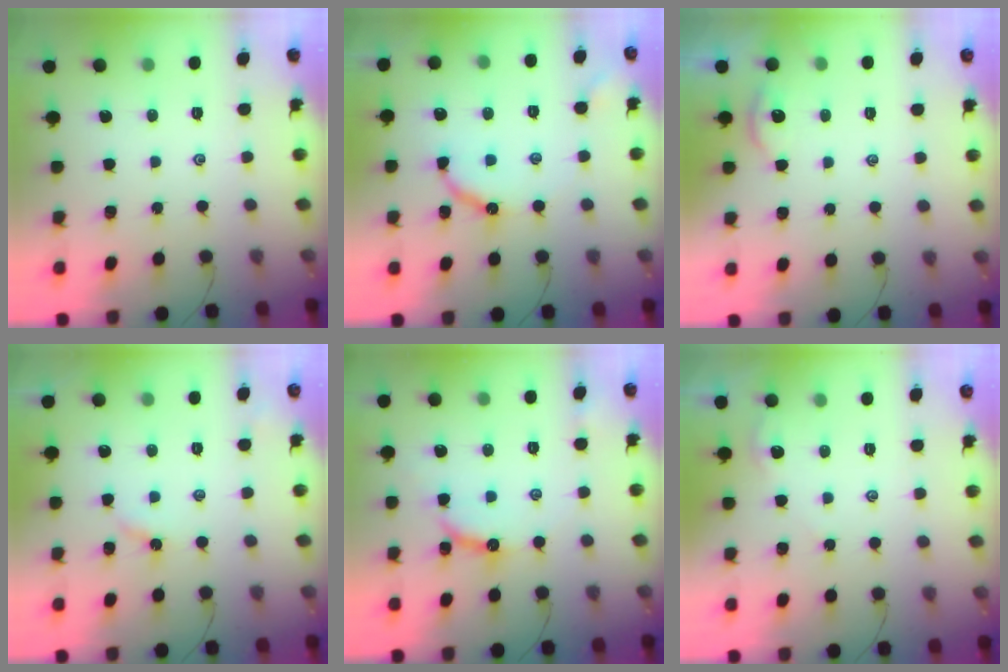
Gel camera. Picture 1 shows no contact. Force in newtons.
{"total": 9.3, "press": 9.3, "slide": 0.9}
{"total": 2.2, "press": 2.2, "slide": 0.3}
{"total": 2.7, "press": 2.7, "slide": 0.4}
{"total": 10.4, "press": 10.4, "slide": 0.6}
{"total": 0.6, "press": 0.5, "slide": 0.3}